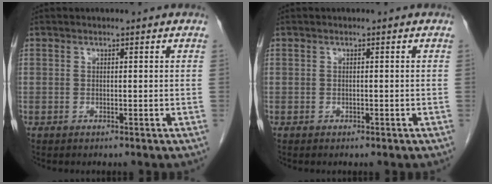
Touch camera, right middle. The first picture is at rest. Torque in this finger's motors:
{"motor_torque": [0.46, -0.04, 0.09, 0.02]}